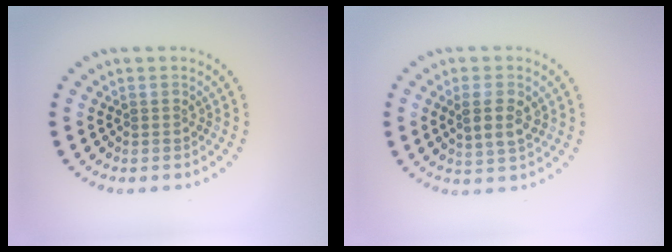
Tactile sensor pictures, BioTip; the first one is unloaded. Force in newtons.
{"total": 2.9, "press": 2.8, "slide": 0.8}